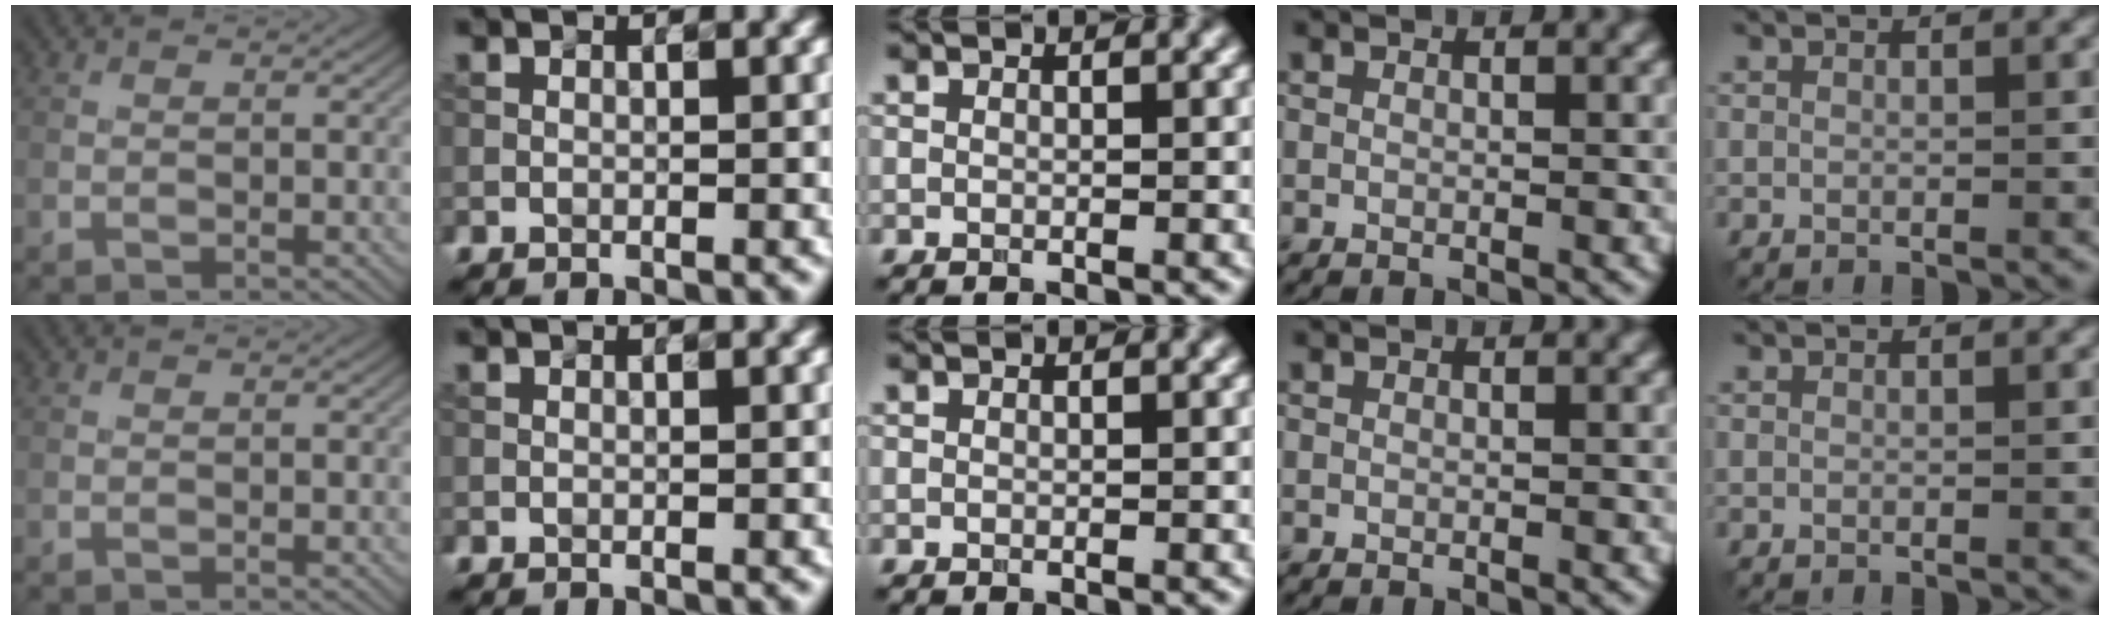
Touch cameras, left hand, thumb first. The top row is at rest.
{}